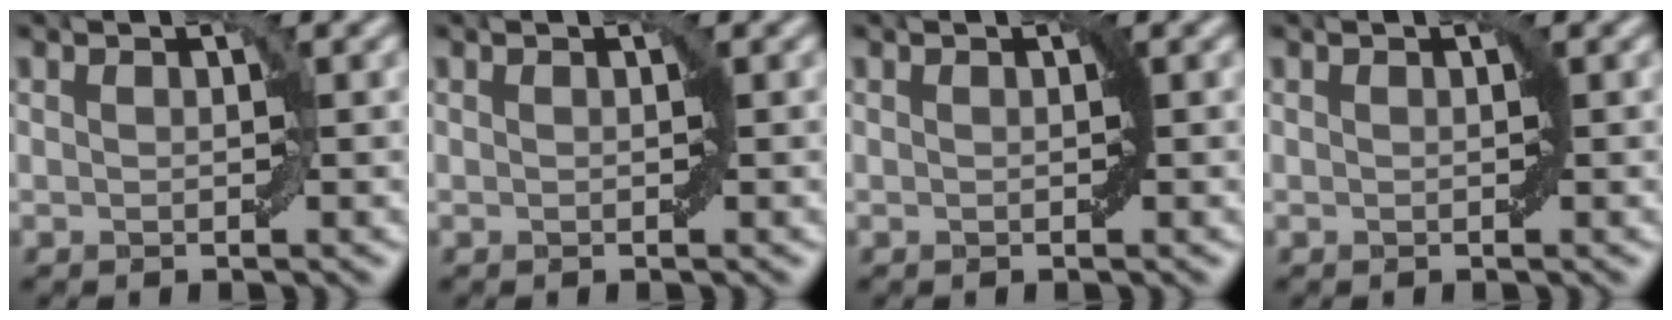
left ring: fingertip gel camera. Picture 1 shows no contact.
{"total": 0.0}
{"total": 0.0}
{"total": 0.0}